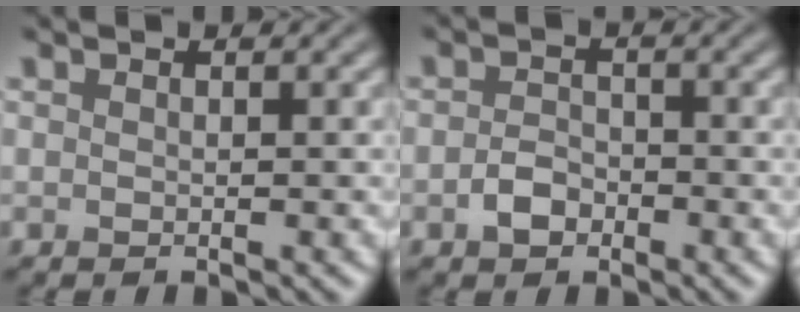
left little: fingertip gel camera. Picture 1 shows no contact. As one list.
[{"total": 2.0, "force": [-1.1, 1.4, 1.0], "torque": [-0.018, 0.002, -0.027]}]